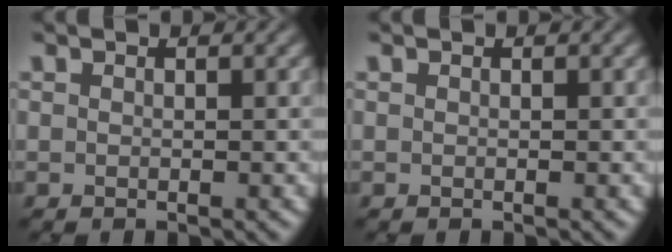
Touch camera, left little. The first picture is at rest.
{"total": 0.0}